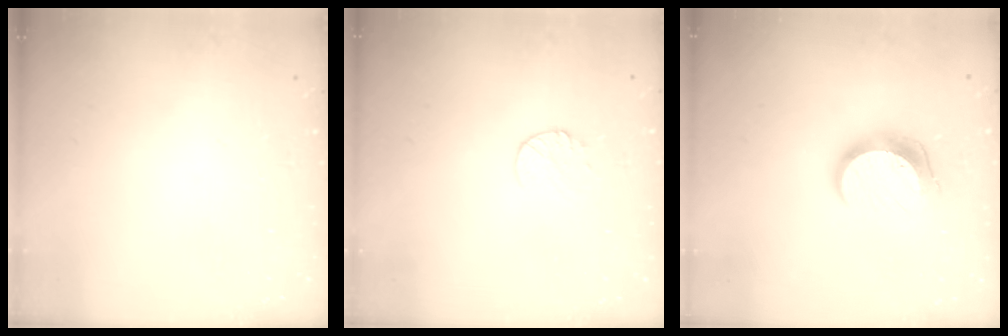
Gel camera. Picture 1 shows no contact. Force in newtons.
{"total": 6.7, "press": 6.6, "slide": 0.6}
{"total": 11.3, "press": 11.3, "slide": 0.3}